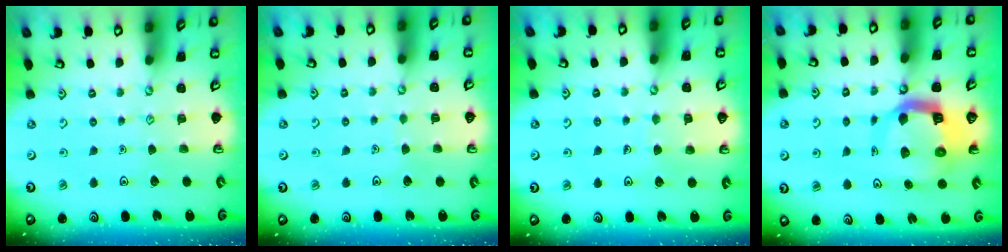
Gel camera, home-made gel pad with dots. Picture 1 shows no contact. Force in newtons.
{"total": 1.3, "press": 1.3, "slide": 0.1}
{"total": 4.9, "press": 4.8, "slide": 0.4}
{"total": 12.1, "press": 12.0, "slide": 1.4}